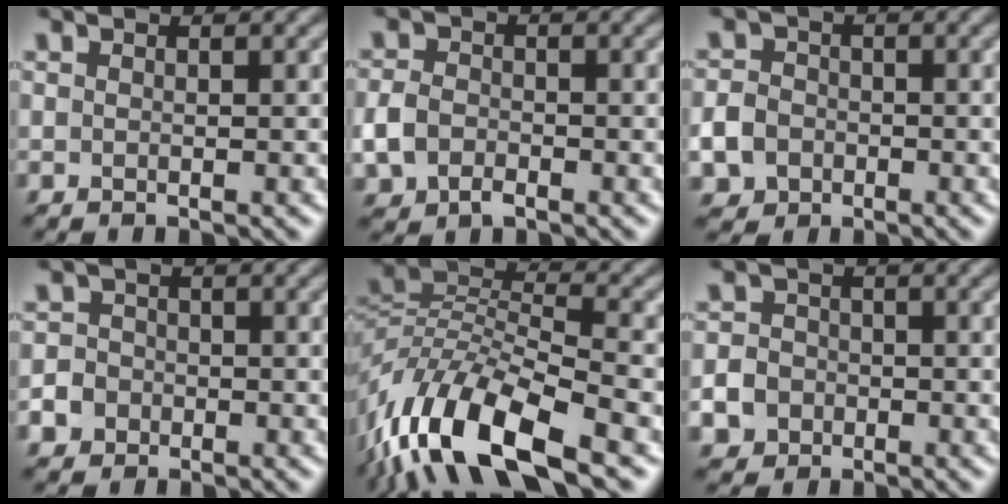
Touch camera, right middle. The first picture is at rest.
{"total": 3.0, "force": [-1.1, 2.2, 1.6], "torque": [-0.034, -0.003, -0.027]}
{"total": 6.3, "force": [-2.9, 5.1, 2.2], "torque": [-0.043, -0.020, -0.070]}
{"total": 4.3, "force": [-2.2, 3.5, 1.1], "torque": [-0.008, -0.007, -0.051]}
{"total": 12.1, "force": [-6.8, 4.9, 8.8], "torque": [-0.170, -0.003, -0.140]}
{"total": 7.6, "force": [-3.8, 6.3, 2.0], "torque": [-0.051, -0.025, -0.086]}